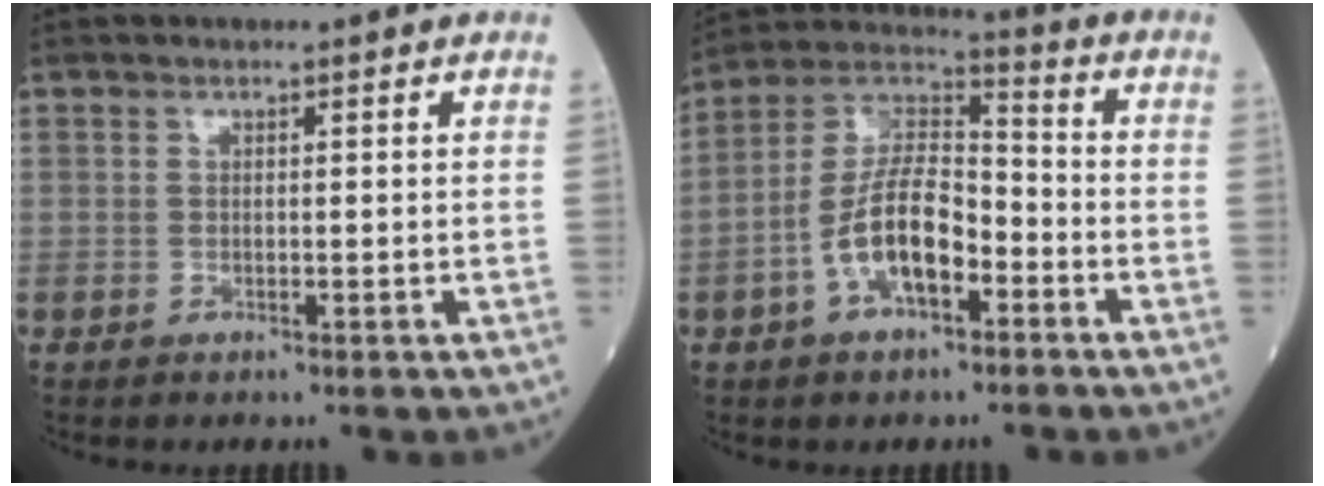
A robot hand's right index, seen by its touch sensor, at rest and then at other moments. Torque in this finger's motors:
{"motor_torque": [1.92, -0.22, 1.05, 0.18]}